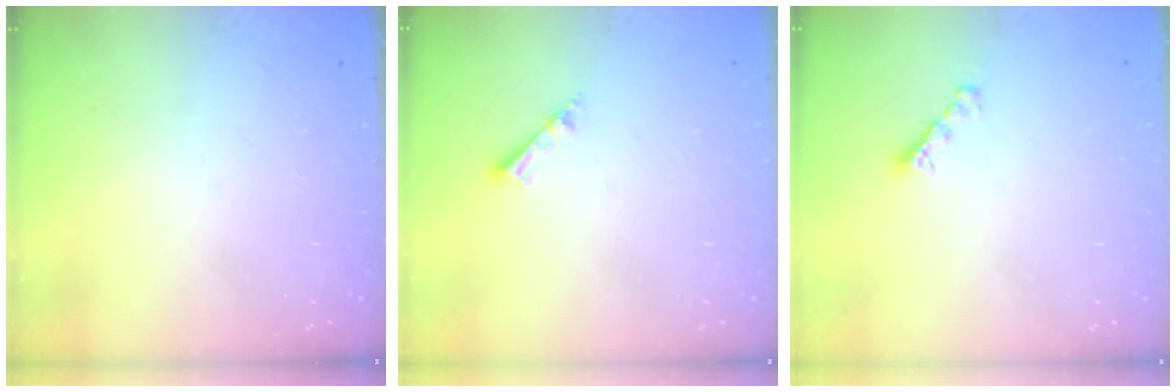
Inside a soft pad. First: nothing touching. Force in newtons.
{"total": 2.3, "press": 2.3, "slide": 0.1}
{"total": 2.5, "press": 2.5, "slide": 0.5}